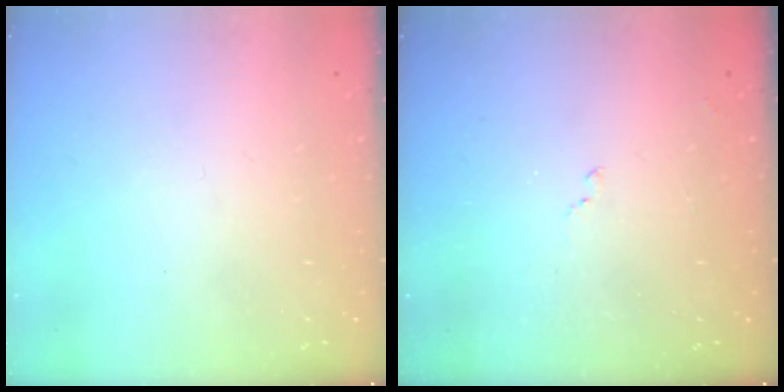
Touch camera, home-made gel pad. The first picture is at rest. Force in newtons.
{"total": 7.1, "press": 7.1, "slide": 0.8}